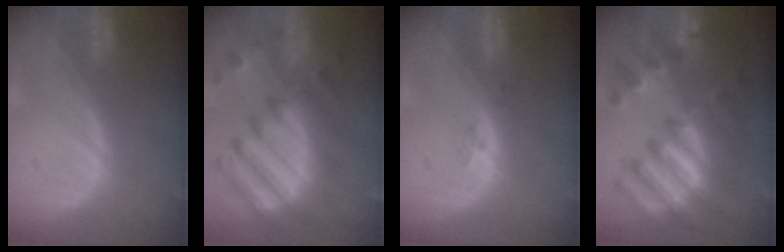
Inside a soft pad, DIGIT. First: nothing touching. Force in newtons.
{"total": 11.8, "press": 10.4, "slide": 5.6}
{"total": 1.6, "press": 1.2, "slide": 1.0}
{"total": 11.6, "press": 11.6, "slide": 1.1}